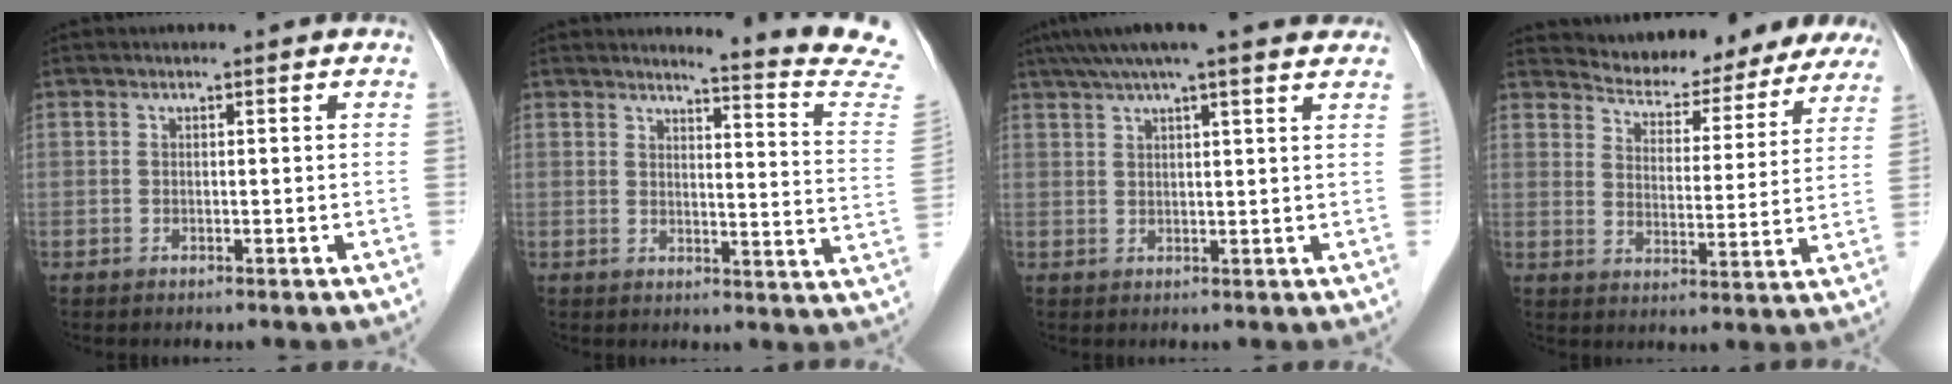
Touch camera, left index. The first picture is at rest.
{"total": 13.3, "force": [12.8, -1.5, 3.2], "torque": [-0.036, -0.105, 0.125]}
{"total": 13.3, "force": [10.9, 0.6, 7.6], "torque": [-0.124, 0.044, 0.141]}
{"total": 17.8, "force": [16.6, 4.8, 4.1], "torque": [-0.038, -0.009, 0.206]}